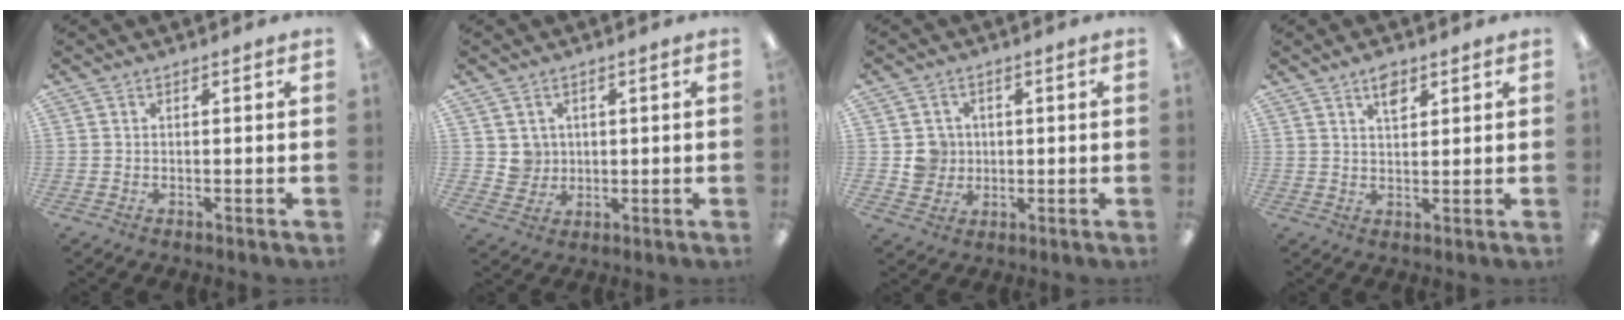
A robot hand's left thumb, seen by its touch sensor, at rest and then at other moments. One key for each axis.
{"total": 4.2, "fx": 1.4, "fy": 3.9, "fz": 0.0, "tx": 0.000, "ty": 0.000, "tz": 0.025}
{"total": 5.2, "fx": 0.3, "fy": 5.1, "fz": 0.9, "tx": -0.005, "ty": 0.004, "tz": 0.004}
{"total": 4.5, "fx": 2.9, "fy": 2.1, "fz": 2.7, "tx": -0.035, "ty": -0.007, "tz": 0.048}